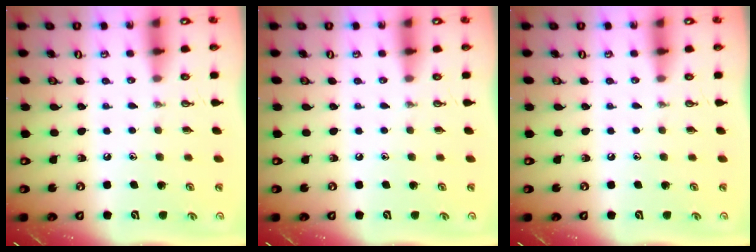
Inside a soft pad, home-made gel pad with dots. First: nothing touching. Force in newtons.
{"total": 0.0}
{"total": 0.0}